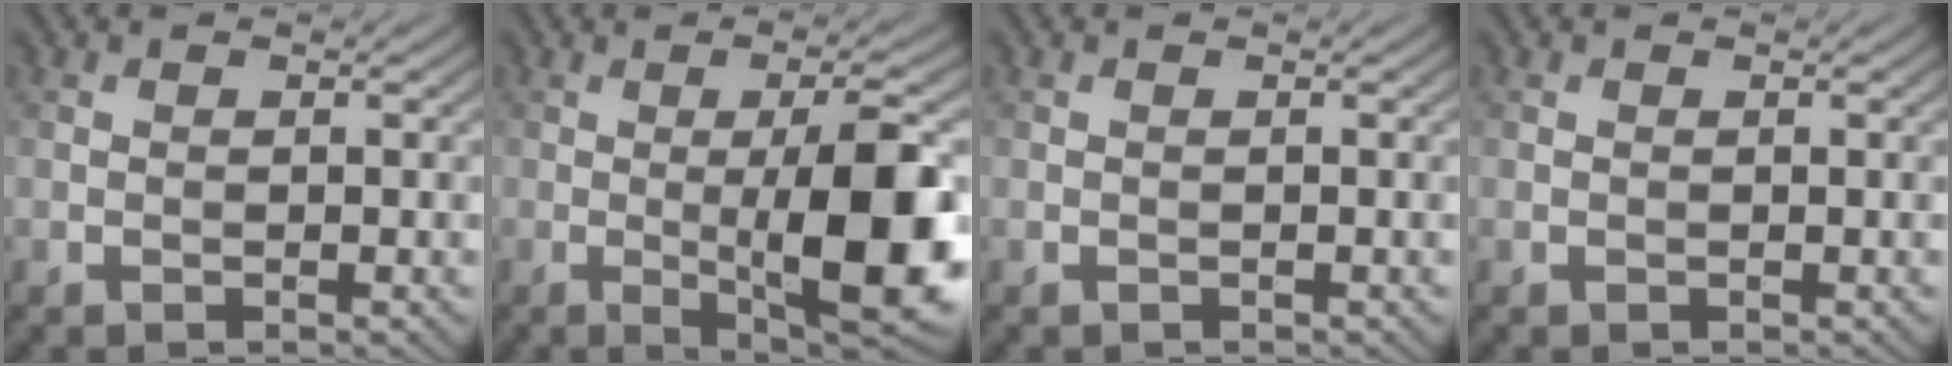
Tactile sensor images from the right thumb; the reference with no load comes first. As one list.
[{"total": 13.2, "force": [-1.3, 3.4, 12.7], "torque": [-0.166, 0.003, -0.023]}, {"total": 0.0}, {"total": 0.0}]